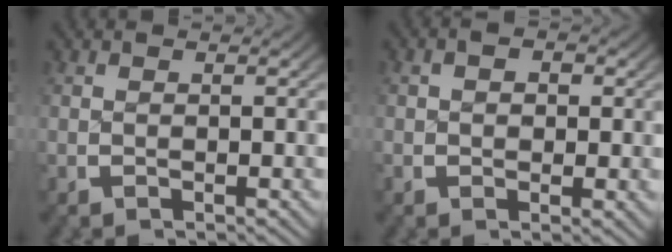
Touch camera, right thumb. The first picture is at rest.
{"total": 1.9, "force": [0.2, 1.3, 1.3], "torque": [-0.020, -0.004, 0.005]}